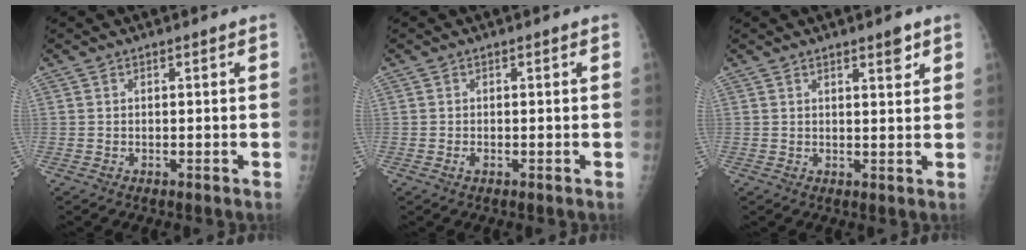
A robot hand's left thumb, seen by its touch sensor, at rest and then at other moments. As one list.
[{"total": 0.8, "force": [-0.2, 0.4, 0.7], "torque": [-0.012, -0.002, -0.005]}, {"total": 3.1, "force": [2.1, 0.8, 2.2], "torque": [-0.024, -0.012, 0.028]}]